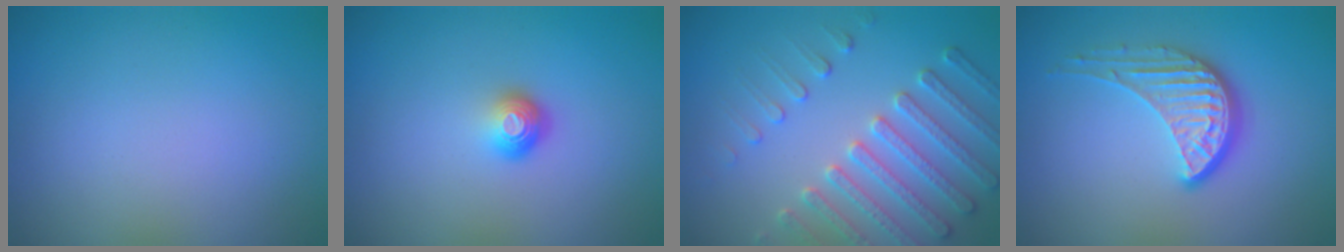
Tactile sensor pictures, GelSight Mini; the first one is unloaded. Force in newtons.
{"total": 1.8, "press": 1.2, "slide": 1.3}
{"total": 4.4, "press": 4.3, "slide": 1.2}
{"total": 4.0, "press": 2.9, "slide": 2.8}